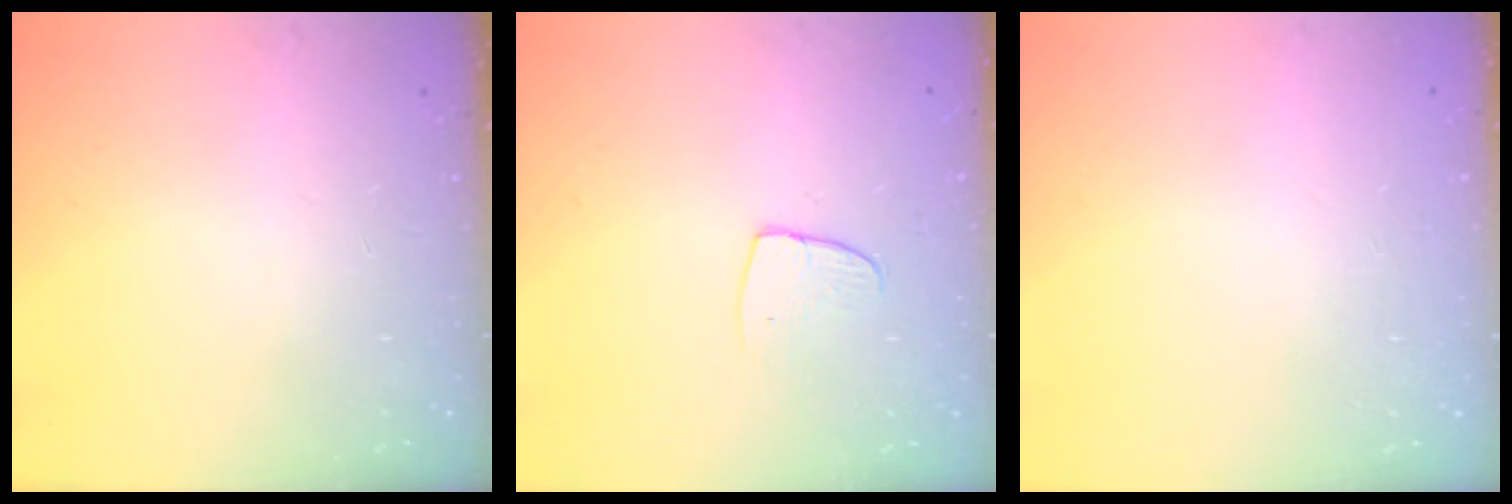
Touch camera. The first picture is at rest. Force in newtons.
{"total": 4.3, "press": 4.3, "slide": 0.3}
{"total": 0.0}